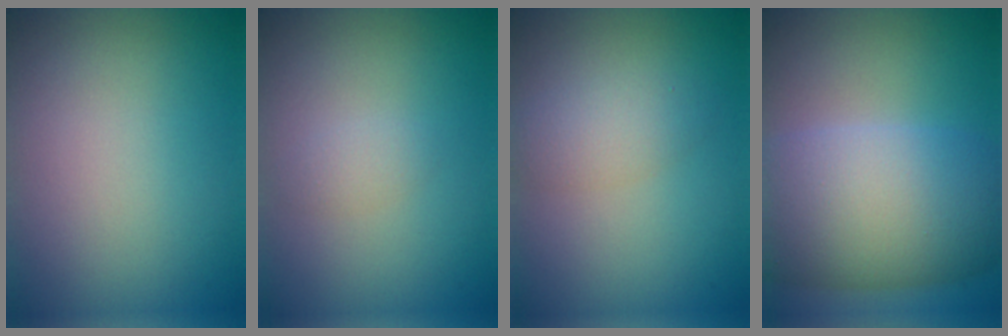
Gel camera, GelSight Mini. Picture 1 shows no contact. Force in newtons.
{"total": 1.0, "press": 1.0, "slide": 0.1}
{"total": 2.3, "press": 2.3, "slide": 0.0}
{"total": 11.5, "press": 11.5, "slide": 0.6}